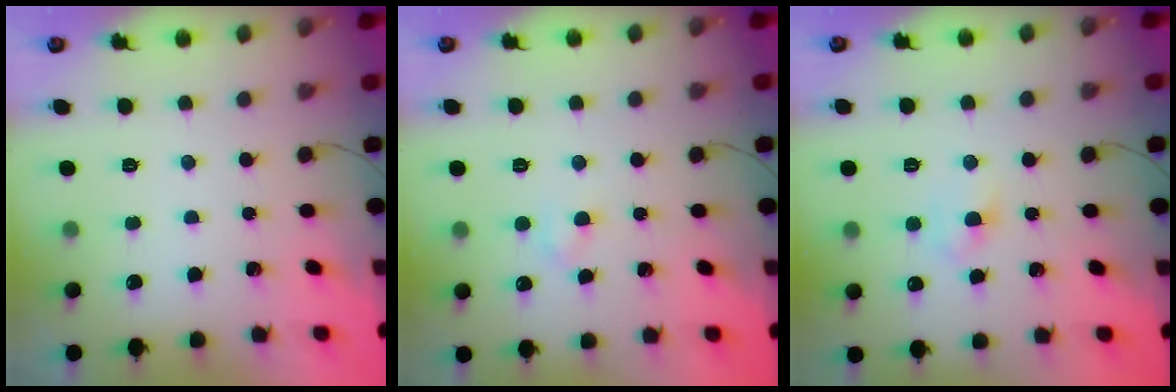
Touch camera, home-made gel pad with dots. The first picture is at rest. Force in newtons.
{"total": 2.2, "press": 2.0, "slide": 0.8}
{"total": 3.6, "press": 3.4, "slide": 1.1}